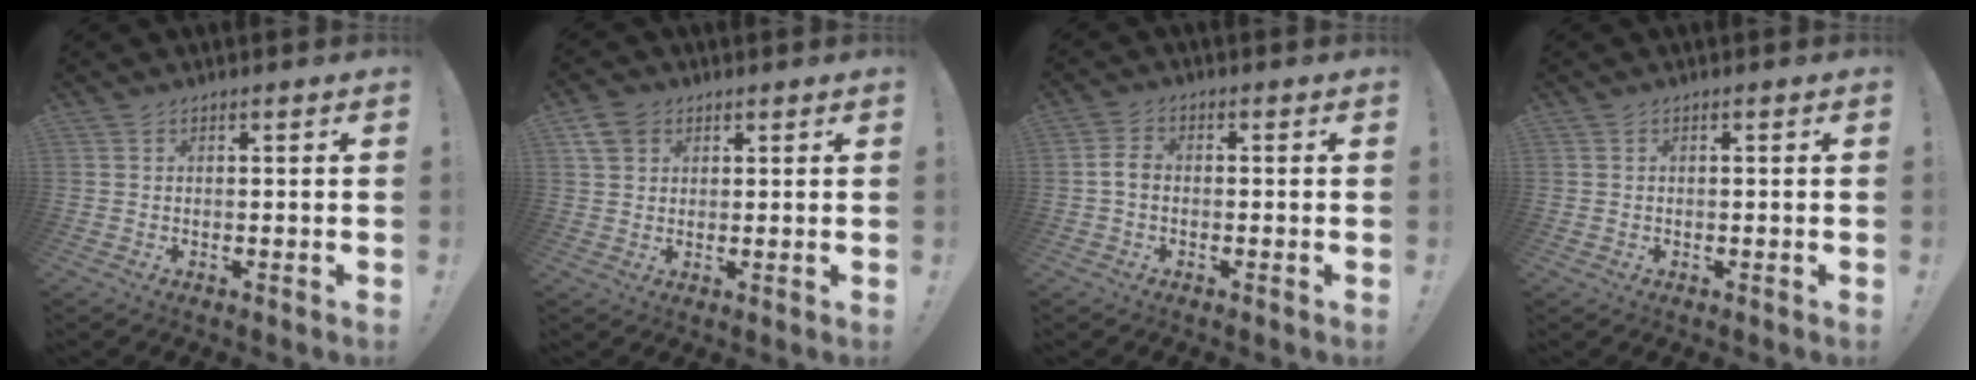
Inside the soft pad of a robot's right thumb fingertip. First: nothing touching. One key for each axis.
{"total": 6.2, "fx": 2.9, "fy": 4.8, "fz": 2.7, "tx": -0.046, "ty": -0.004, "tz": 0.060}
{"total": 3.4, "fx": -0.8, "fy": 2.4, "fz": 2.3, "tx": -0.046, "ty": 0.011, "tz": -0.014}
{"total": 0.7, "fx": -0.4, "fy": 0.6, "fz": 0.0, "tx": -0.008, "ty": 0.005, "tz": -0.005}